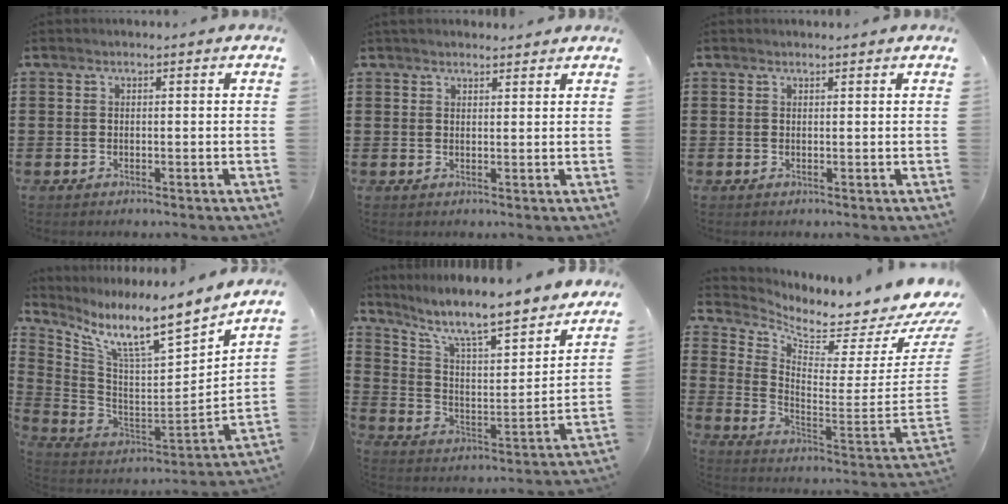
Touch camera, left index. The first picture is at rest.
{"total": 1.9, "force": [1.9, 0.4, 0.3], "torque": [-0.008, 0.003, 0.037]}
{"total": 0.8, "force": [0.8, 0.0, 0.2], "torque": [-0.005, -0.001, 0.015]}
{"total": 10.0, "force": [7.4, 1.2, 6.7], "torque": [-0.143, -0.063, 0.114]}
{"total": 9.3, "force": [8.0, 1.1, 4.7], "torque": [-0.117, -0.061, 0.130]}
{"total": 4.6, "force": [4.2, 0.4, 1.8], "torque": [-0.052, -0.068, 0.059]}